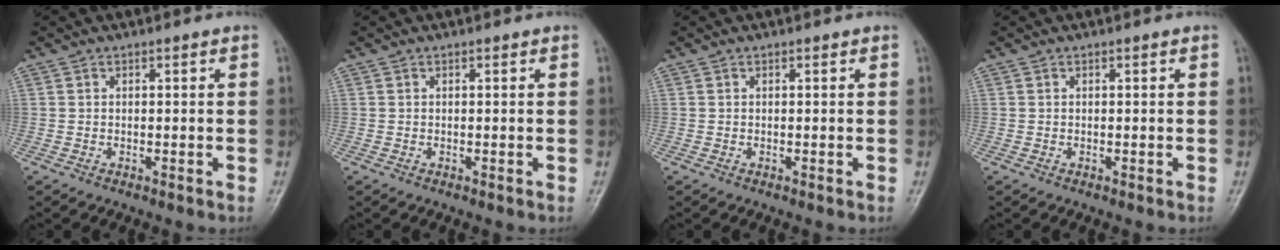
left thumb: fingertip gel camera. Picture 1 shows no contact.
{"total": 0.0}
{"total": 0.0}
{"total": 0.0}